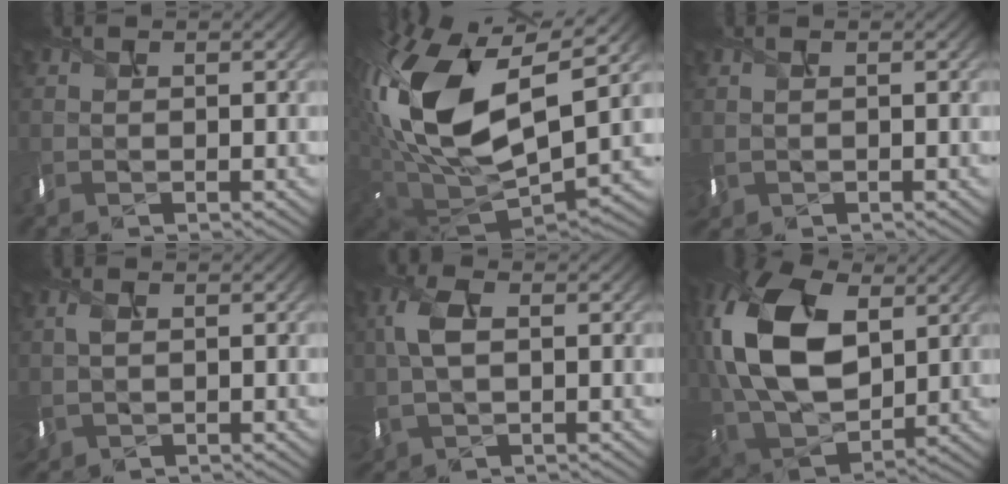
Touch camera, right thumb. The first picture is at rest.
{"total": 18.4, "force": [3.6, 10.1, 14.9], "torque": [-0.343, -0.019, 0.080]}
{"total": 1.4, "force": [0.2, 0.7, 1.2], "torque": [-0.035, 0.000, 0.014]}
{"total": 2.2, "force": [0.2, 1.3, 1.7], "torque": [-0.063, -0.003, 0.012]}
{"total": 5.2, "force": [0.5, 3.0, 4.2], "torque": [-0.118, 0.002, 0.013]}
{"total": 17.9, "force": [4.0, 11.7, 13.0], "torque": [-0.321, 0.016, 0.080]}